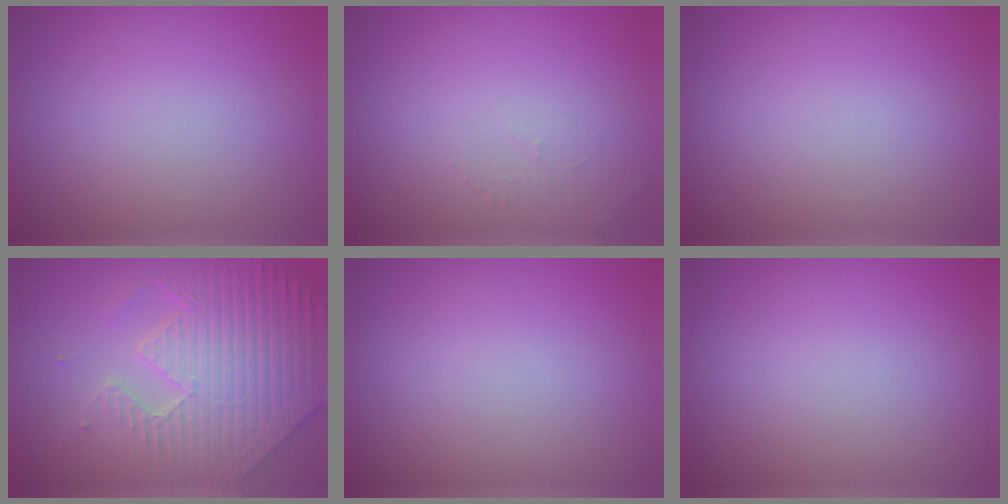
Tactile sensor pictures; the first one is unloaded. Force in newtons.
{"total": 1.3, "press": 1.2, "slide": 0.3}
{"total": 0.0}
{"total": 8.2, "press": 6.4, "slide": 5.1}
{"total": 0.0}
{"total": 0.0}